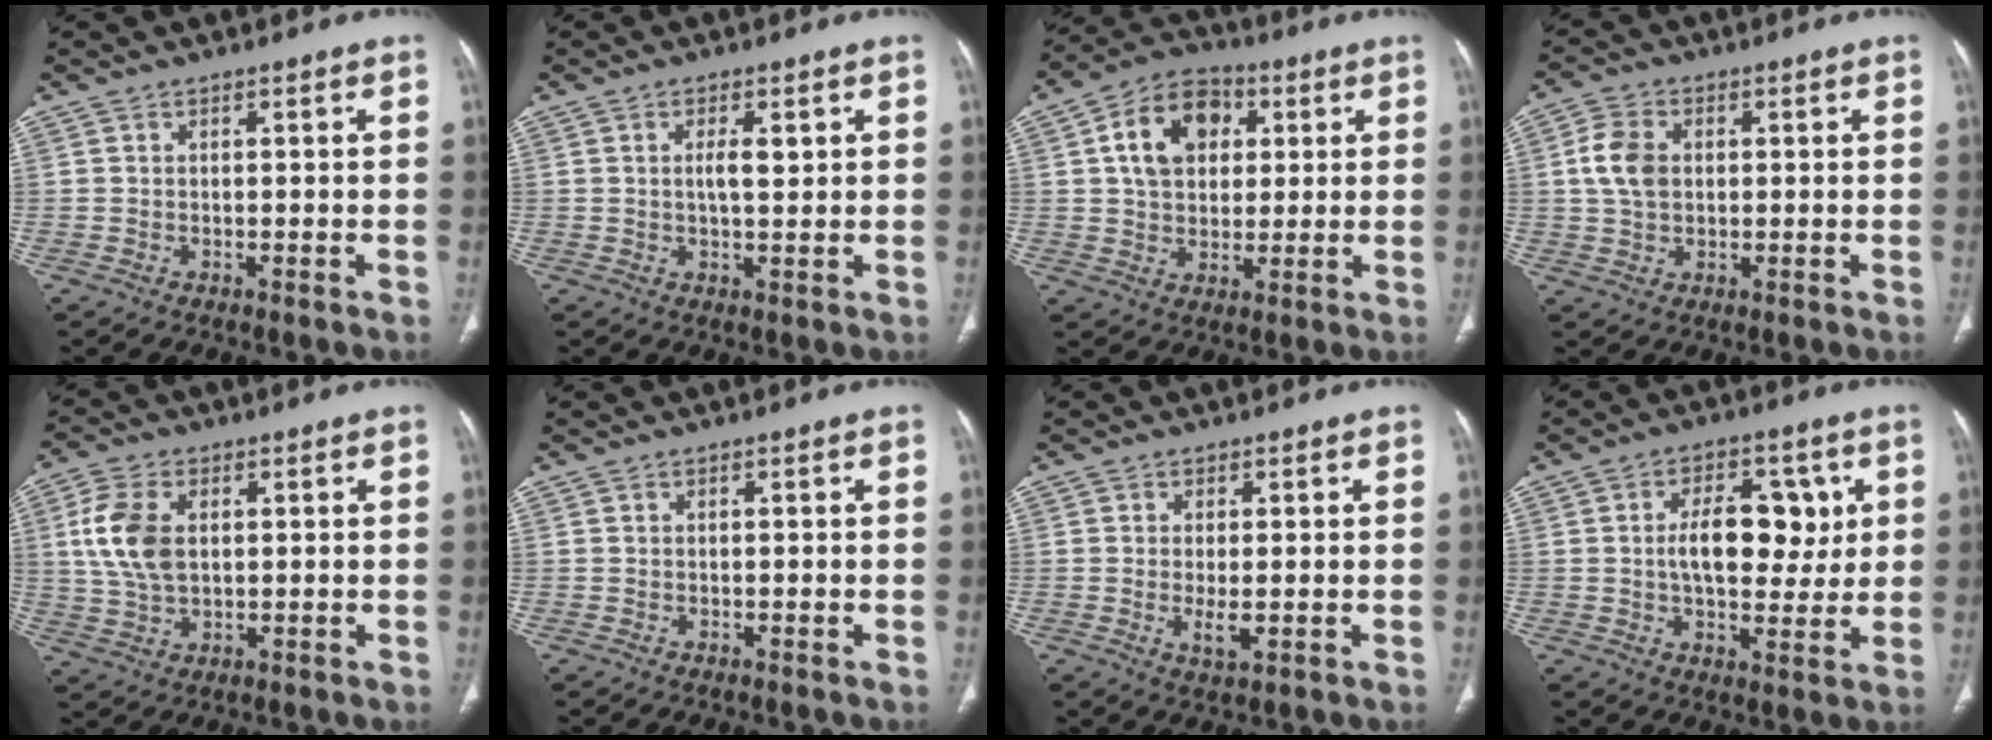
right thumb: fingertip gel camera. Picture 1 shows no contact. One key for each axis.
{"total": 3.3, "fx": 0.8, "fy": 1.1, "fz": 3.0, "tx": -0.047, "ty": -0.004, "tz": 0.012}
{"total": 13.1, "fx": 3.5, "fy": 9.5, "fz": 8.4, "tx": -0.112, "ty": 0.007, "tz": 0.051}
{"total": 6.6, "fx": 0.8, "fy": 4.8, "fz": 4.4, "tx": -0.083, "ty": 0.005, "tz": 0.014}
{"total": 9.5, "fx": 1.7, "fy": 5.9, "fz": 7.2, "tx": -0.151, "ty": 0.001, "tz": 0.037}
{"total": 0.0}
{"total": 3.4, "fx": -0.4, "fy": 1.3, "fz": 3.1, "tx": -0.060, "ty": -0.009, "tz": -0.006}
{"total": 12.2, "fx": 1.9, "fy": 7.0, "fz": 9.9, "tx": -0.110, "ty": -0.001, "tz": 0.030}